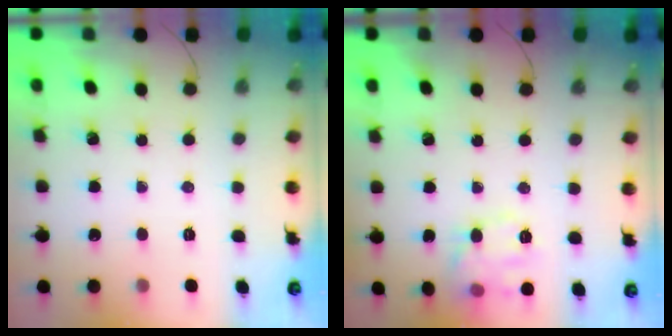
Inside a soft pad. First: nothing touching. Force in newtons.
{"total": 11.3, "press": 11.3, "slide": 0.3}